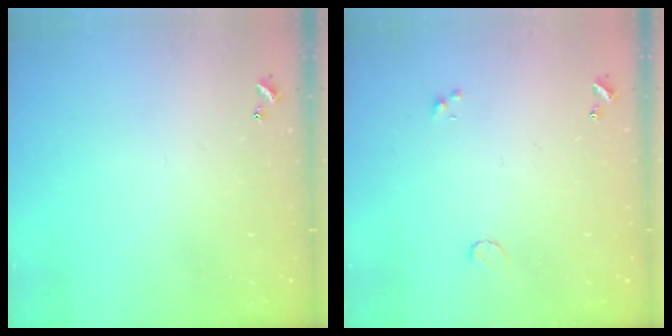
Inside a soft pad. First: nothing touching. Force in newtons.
{"total": 0.5, "press": 0.4, "slide": 0.3}